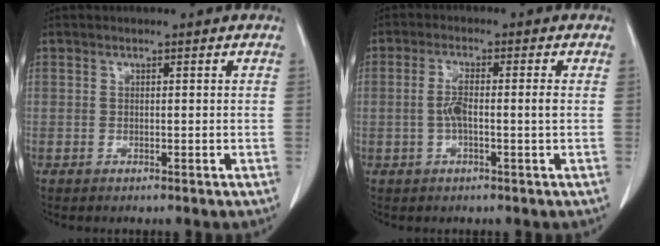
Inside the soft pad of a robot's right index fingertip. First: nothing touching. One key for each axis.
{"total": 4.2, "fx": -0.4, "fy": 0.3, "fz": 4.1, "tx": -0.086, "ty": 0.004, "tz": -0.008}